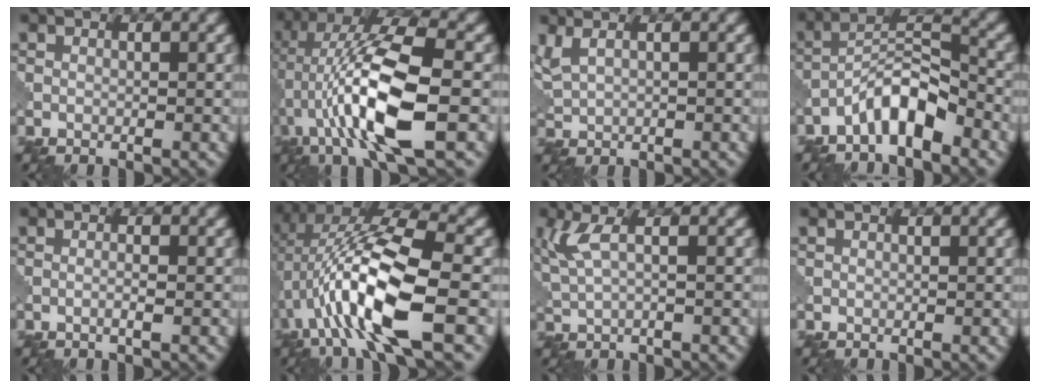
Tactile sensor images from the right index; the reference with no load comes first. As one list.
[{"total": 11.9, "force": [-2.4, 3.1, 11.3], "torque": [-0.209, 0.017, -0.048]}, {"total": 2.8, "force": [1.8, 1.0, 1.9], "torque": [-0.058, 0.009, 0.037]}, {"total": 5.4, "force": [-3.6, 1.5, 3.7], "torque": [-0.063, 0.017, -0.074]}, {"total": 1.1, "force": [-0.3, 0.2, 1.0], "torque": [-0.014, 0.000, -0.011]}, {"total": 11.8, "force": [-1.6, 3.7, 11.1], "torque": [-0.219, 0.014, -0.034]}, {"total": 3.9, "force": [1.4, 1.2, 3.4], "torque": [-0.087, 0.005, 0.031]}, {"total": 0.0}]